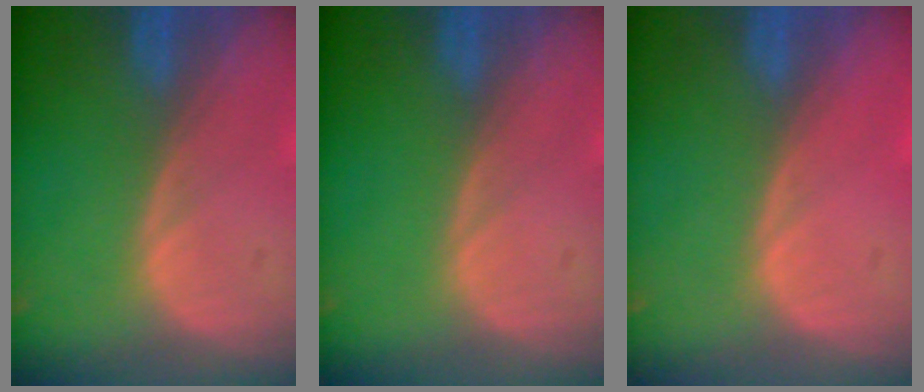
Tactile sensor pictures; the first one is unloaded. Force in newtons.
{"total": 0.0}
{"total": 0.6, "press": 0.0, "slide": 0.6}